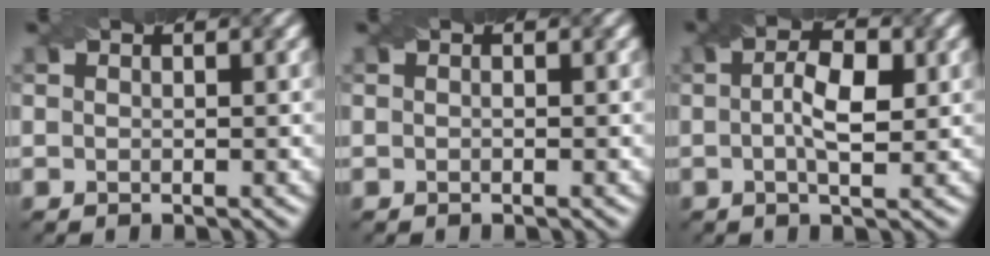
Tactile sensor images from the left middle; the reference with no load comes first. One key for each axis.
{"total": 0.0}
{"total": 4.1, "fx": 0.3, "fy": 1.5, "fz": 3.8, "tx": -0.068, "ty": 0.004, "tz": 0.003}